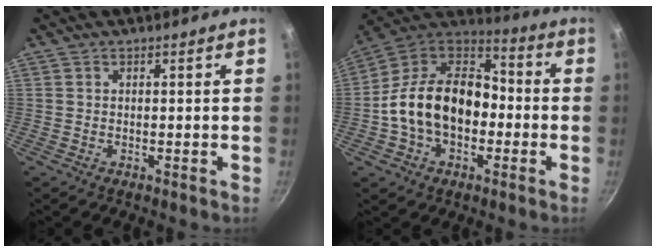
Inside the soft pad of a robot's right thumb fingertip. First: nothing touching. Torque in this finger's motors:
{"motor_torque": [1.54, 3.47, 1.35, -1.42, 0.15]}